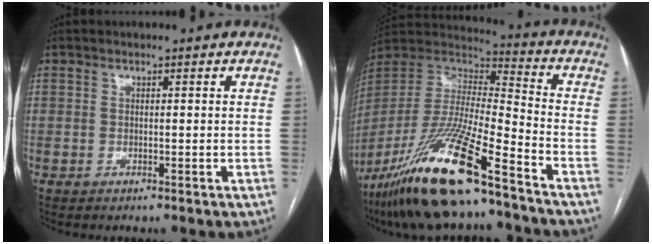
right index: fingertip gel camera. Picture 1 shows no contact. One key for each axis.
{"total": 21.7, "fx": -15.1, "fy": 2.0, "fz": 15.5, "tx": -0.331, "ty": -0.041, "tz": -0.284}